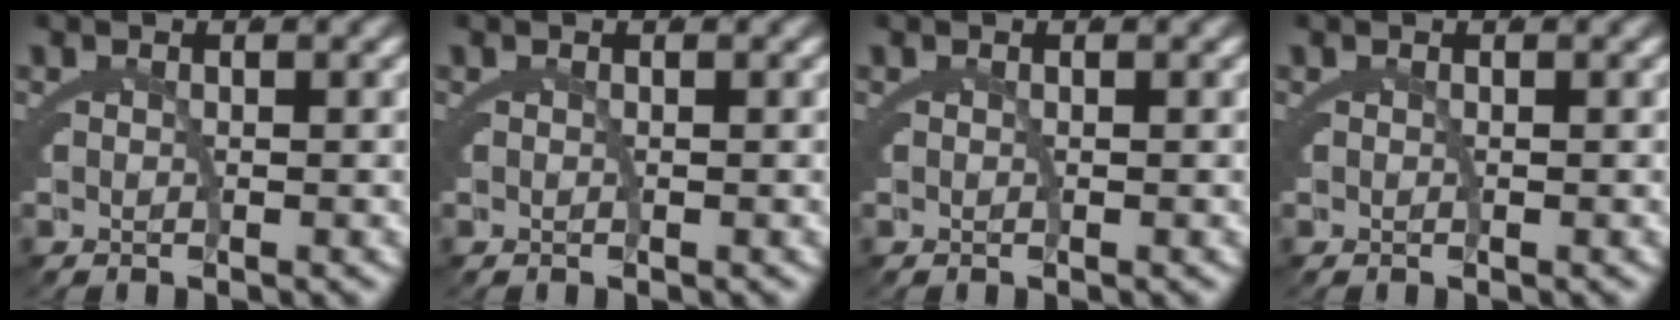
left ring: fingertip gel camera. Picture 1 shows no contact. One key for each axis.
{"total": 0.0}
{"total": 0.0}
{"total": 0.0}